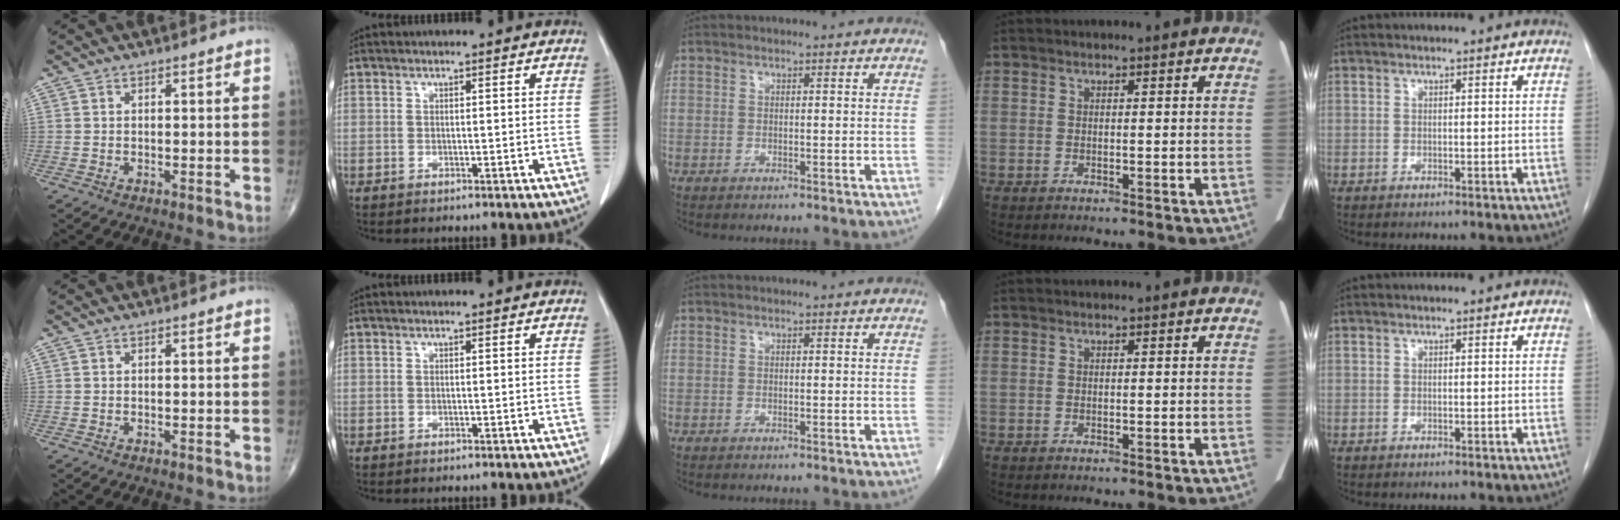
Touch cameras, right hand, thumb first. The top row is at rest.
{}